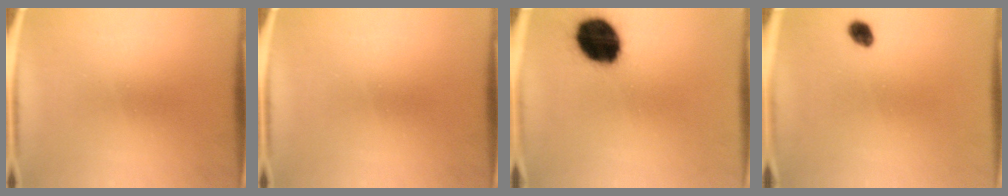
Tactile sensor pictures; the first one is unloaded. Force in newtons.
{"total": 0.0}
{"total": 17.1}
{"total": 2.2}